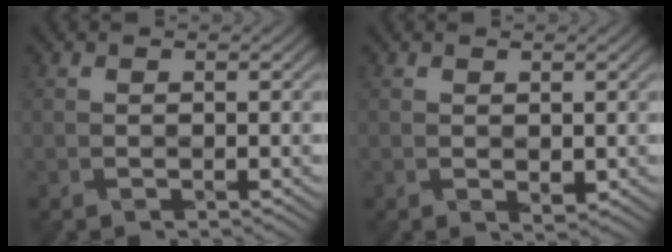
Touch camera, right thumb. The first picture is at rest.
{"total": 1.0, "force": [0.1, 0.5, 0.9], "torque": [-0.017, -0.007, 0.004]}